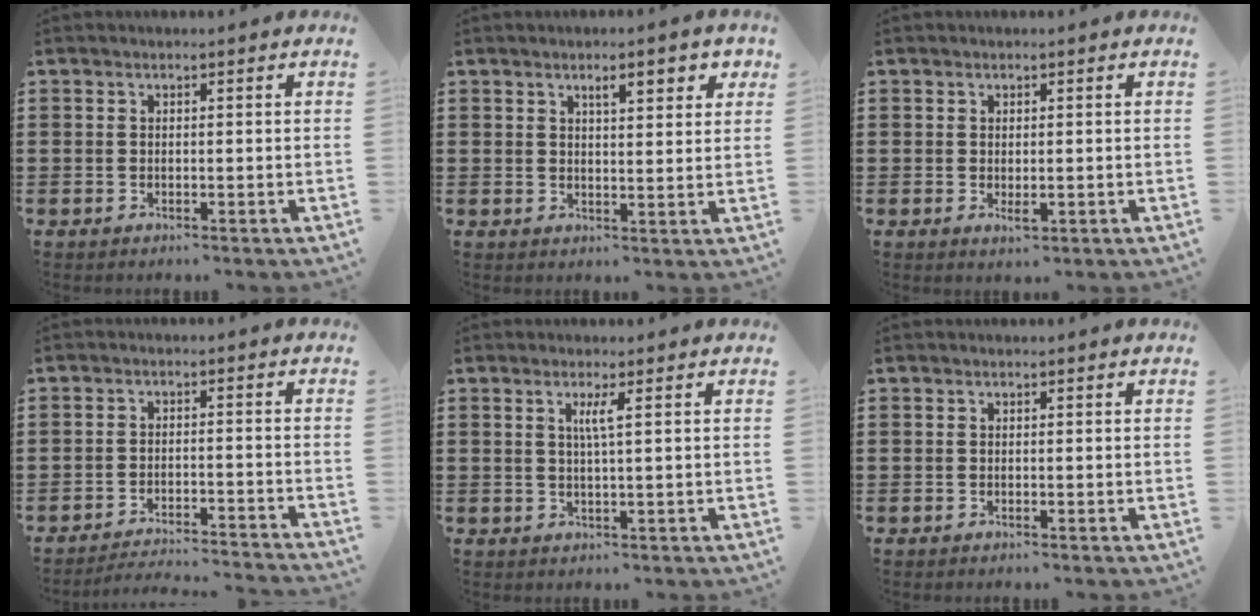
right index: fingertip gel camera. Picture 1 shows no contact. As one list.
[{"total": 4.0, "force": [2.2, 1.2, 3.1], "torque": [-0.043, -0.002, 0.029]}, {"total": 1.6, "force": [0.0, 0.7, 1.5], "torque": [-0.027, -0.001, 0.000]}, {"total": 3.2, "force": [-3.2, -0.1, 0.5], "torque": [-0.014, -0.001, -0.068]}, {"total": 2.4, "force": [0.6, -0.2, 2.3], "torque": [-0.046, -0.002, 0.007]}, {"total": 0.0}]